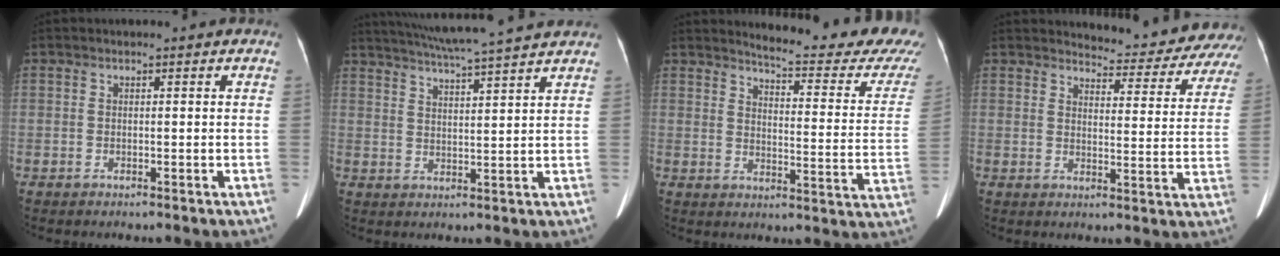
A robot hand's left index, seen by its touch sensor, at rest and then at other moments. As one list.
[{"total": 13.4, "force": [11.9, -1.0, 6.1], "torque": [-0.112, 0.012, 0.168]}, {"total": 20.0, "force": [18.9, 1.2, 6.3], "torque": [-0.078, -0.113, 0.208]}, {"total": 13.2, "force": [12.9, 1.7, 2.1], "torque": [-0.012, -0.053, 0.130]}]